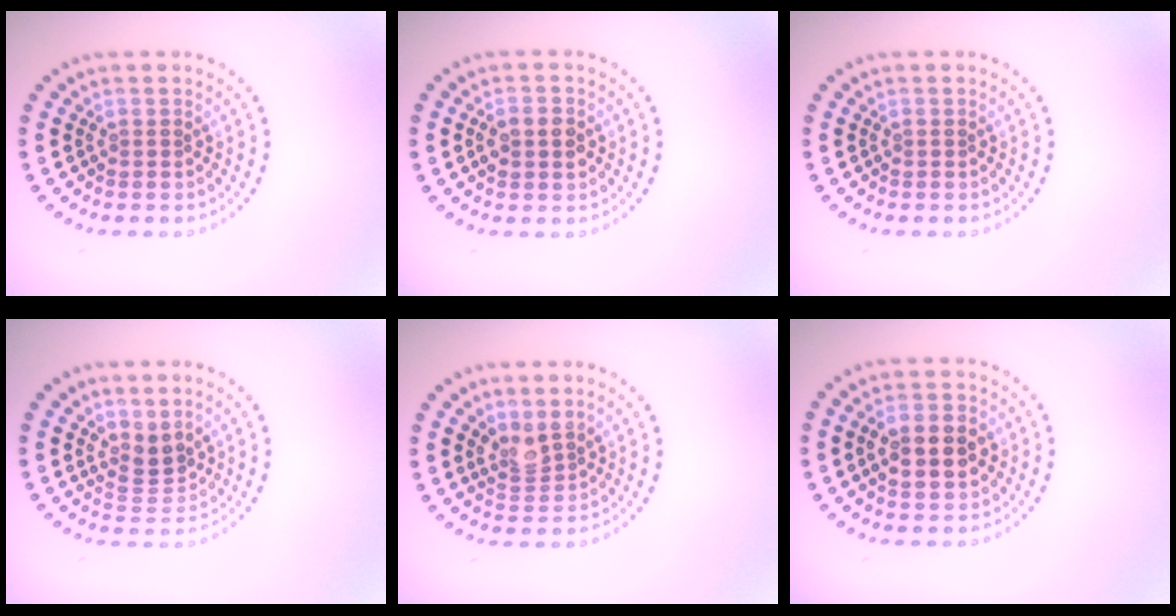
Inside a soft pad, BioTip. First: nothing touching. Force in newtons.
{"total": 2.9, "press": 2.9, "slide": 0.1}
{"total": 0.0}
{"total": 2.3, "press": 1.6, "slide": 1.6}
{"total": 2.1, "press": 1.6, "slide": 1.3}
{"total": 4.3, "press": 4.3, "slide": 0.1}